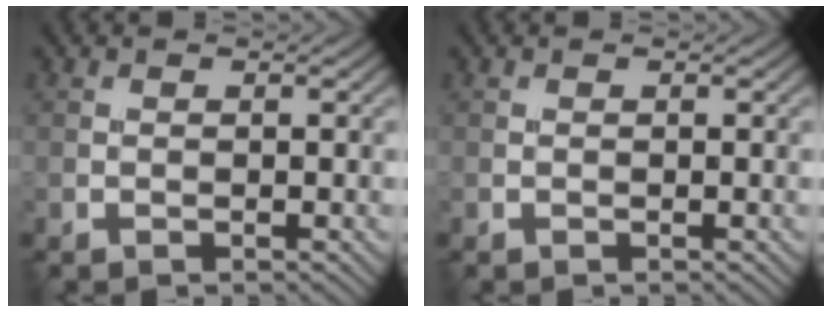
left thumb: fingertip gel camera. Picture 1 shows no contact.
{"total": 0.0}